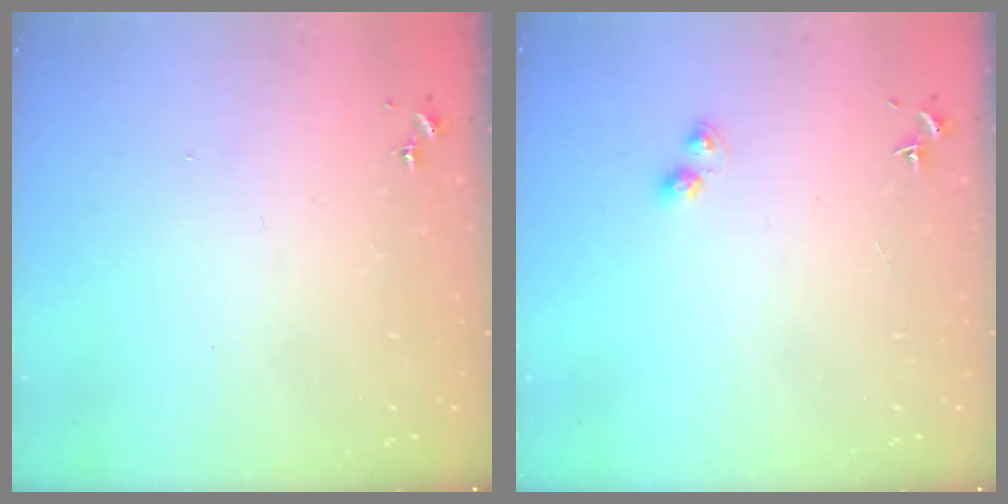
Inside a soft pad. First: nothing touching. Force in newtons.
{"total": 3.0, "press": 3.0, "slide": 0.5}